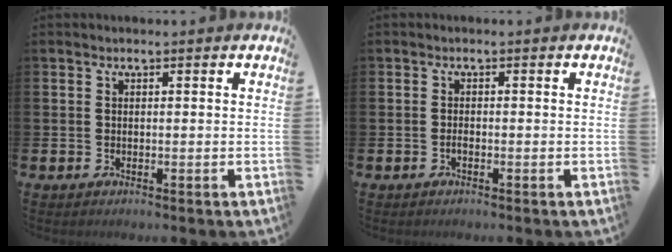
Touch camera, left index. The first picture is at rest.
{"total": 0.6, "force": [-0.5, 0.2, 0.3], "torque": [-0.009, -0.004, -0.008]}